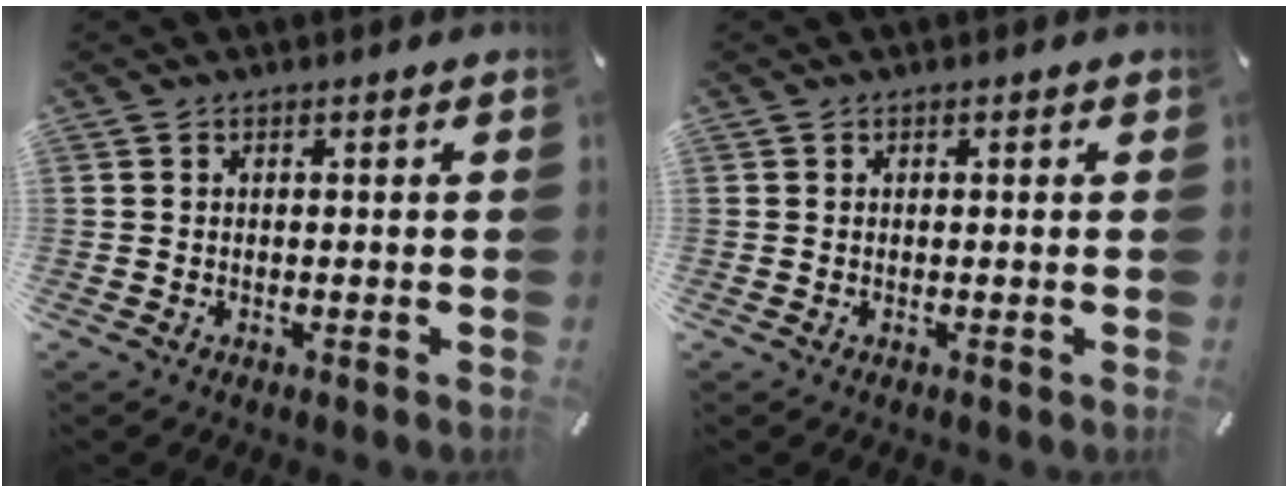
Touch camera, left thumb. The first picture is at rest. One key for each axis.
{"total": 0.0}